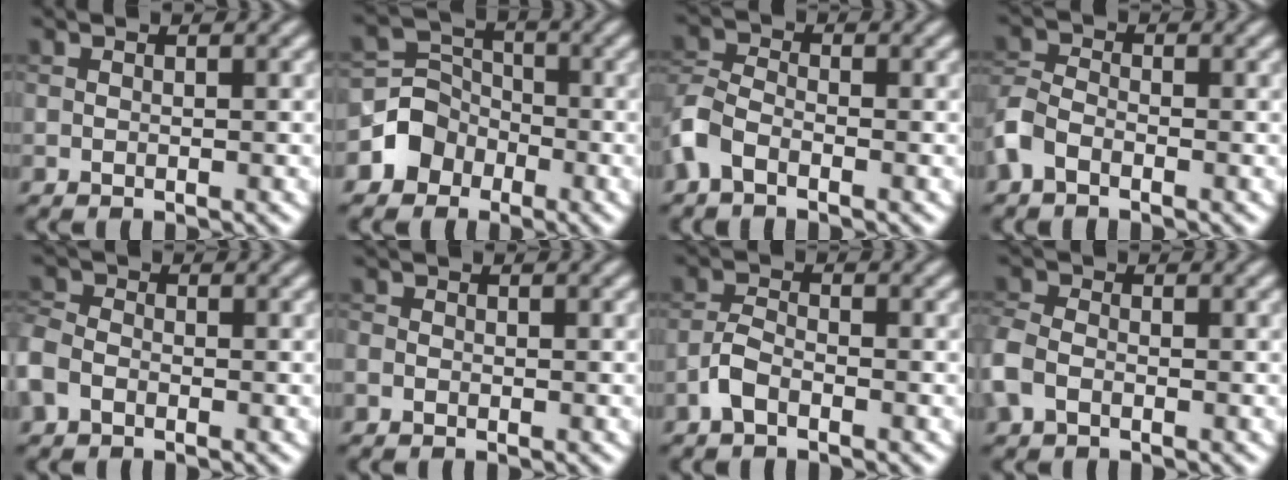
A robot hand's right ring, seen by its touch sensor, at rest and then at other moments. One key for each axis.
{"total": 3.9, "fx": -1.9, "fy": 3.4, "fz": 0.6, "tx": 0.002, "ty": 0.009, "tz": -0.045}
{"total": 3.6, "fx": -1.9, "fy": 2.0, "fz": 2.3, "tx": -0.059, "ty": 0.003, "tz": -0.054}
{"total": 3.1, "fx": -1.7, "fy": 1.8, "fz": 1.9, "tx": -0.046, "ty": 0.004, "tz": -0.050}
{"total": 3.4, "fx": -1.5, "fy": 2.4, "fz": 1.8, "tx": -0.048, "ty": 0.002, "tz": -0.046}
{"total": 0.9, "fx": -0.4, "fy": 0.8, "fz": 0.3, "tx": -0.001, "ty": -0.004, "tz": -0.007}
{"total": 2.2, "fx": -1.4, "fy": 1.0, "fz": 1.5, "tx": -0.031, "ty": 0.006, "tz": -0.034}
{"total": 3.4, "fx": -1.3, "fy": 2.3, "fz": 2.1, "tx": -0.059, "ty": 0.000, "tz": -0.040}